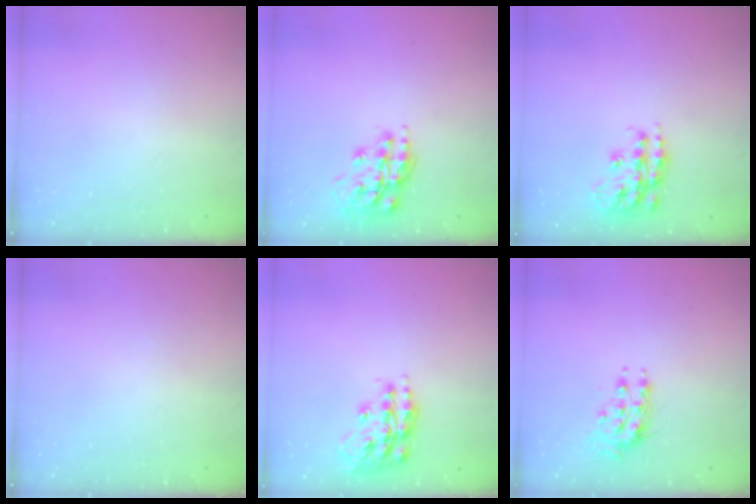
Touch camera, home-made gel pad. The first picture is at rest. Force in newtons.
{"total": 14.9, "press": 14.9, "slide": 1.1}
{"total": 14.9, "press": 14.8, "slide": 0.8}
{"total": 0.0}
{"total": 16.0, "press": 16.0, "slide": 1.2}
{"total": 8.5, "press": 8.5, "slide": 0.6}